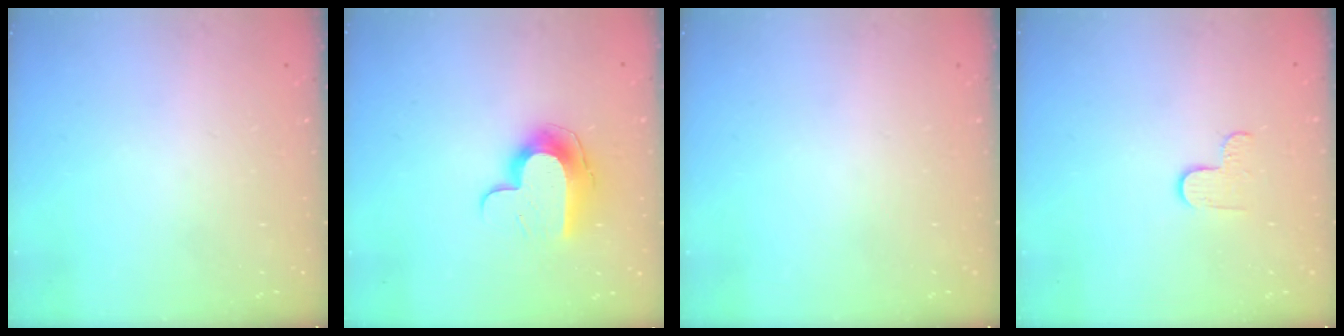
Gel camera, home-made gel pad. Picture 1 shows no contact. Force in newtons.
{"total": 10.0, "press": 9.9, "slide": 1.1}
{"total": 0.0}
{"total": 2.9, "press": 2.9, "slide": 0.3}